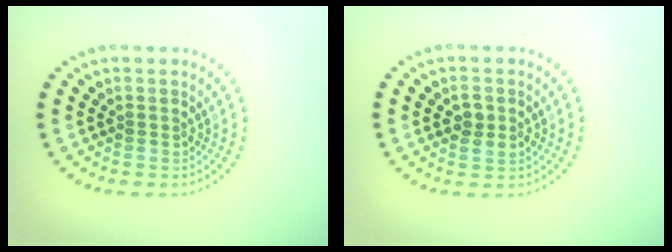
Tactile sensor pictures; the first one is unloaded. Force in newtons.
{"total": 1.9, "press": 1.9, "slide": 0.0}